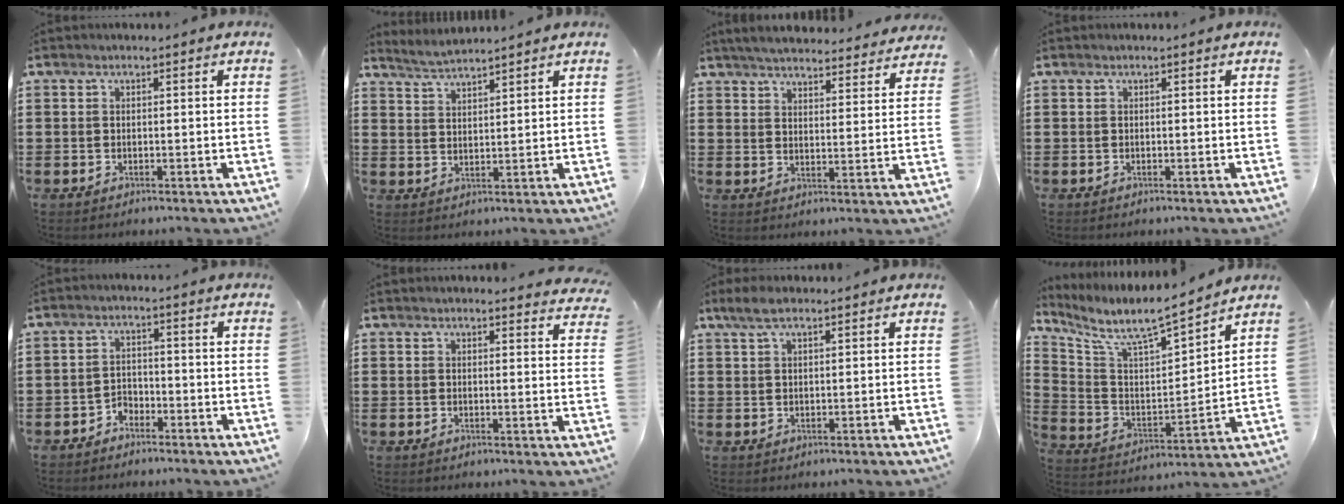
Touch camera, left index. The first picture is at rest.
{"total": 2.8, "force": [2.7, -0.5, 0.0], "torque": [-0.010, -0.010, 0.051]}
{"total": 4.9, "force": [4.8, -0.1, 0.9], "torque": [-0.038, -0.027, 0.085]}
{"total": 0.0}
{"total": 2.4, "force": [-2.3, 0.8, 0.0], "torque": [-0.011, -0.001, -0.052]}
{"total": 2.6, "force": [2.6, -0.2, 0.4], "torque": [-0.007, -0.014, 0.048]}
{"total": 3.3, "force": [2.0, 0.9, 2.4], "torque": [-0.050, 0.004, 0.038]}
{"total": 6.6, "force": [5.9, 0.8, 2.9], "torque": [-0.088, -0.052, 0.093]}